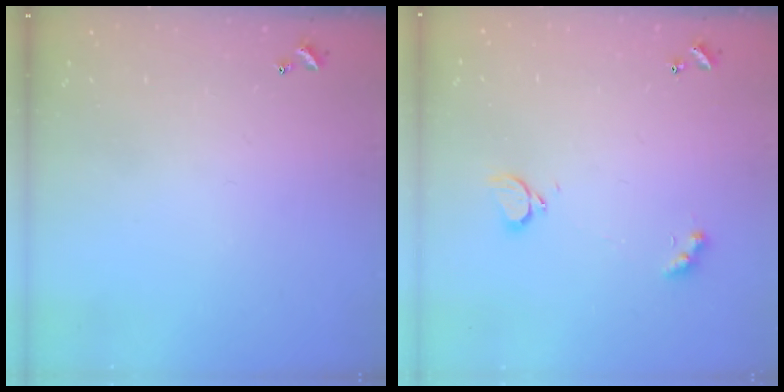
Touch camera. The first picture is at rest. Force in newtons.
{"total": 2.9, "press": 2.9, "slide": 0.6}